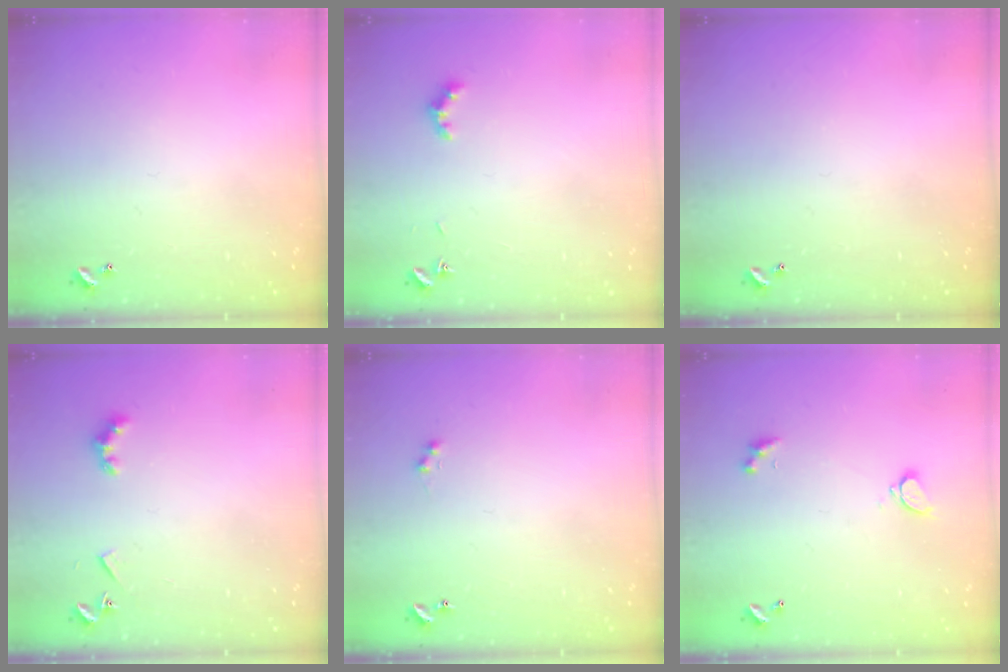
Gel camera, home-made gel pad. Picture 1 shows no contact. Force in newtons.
{"total": 3.5, "press": 3.4, "slide": 1.0}
{"total": 0.0}
{"total": 4.0, "press": 3.9, "slide": 0.7}
{"total": 1.0, "press": 0.9, "slide": 0.4}
{"total": 2.1, "press": 1.8, "slide": 1.0}